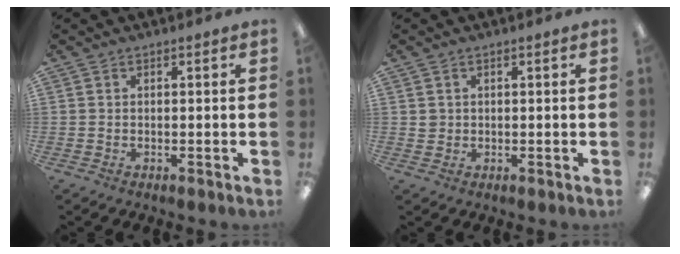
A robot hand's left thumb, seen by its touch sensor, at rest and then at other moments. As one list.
[{"total": 1.5, "force": [0.7, 1.3, 0.2], "torque": [-0.006, 0.002, 0.013]}]